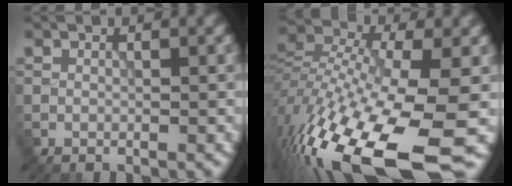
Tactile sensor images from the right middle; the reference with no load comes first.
{"total": 17.6, "force": [-10.0, 5.4, 13.4], "torque": [-0.294, -0.021, -0.172]}